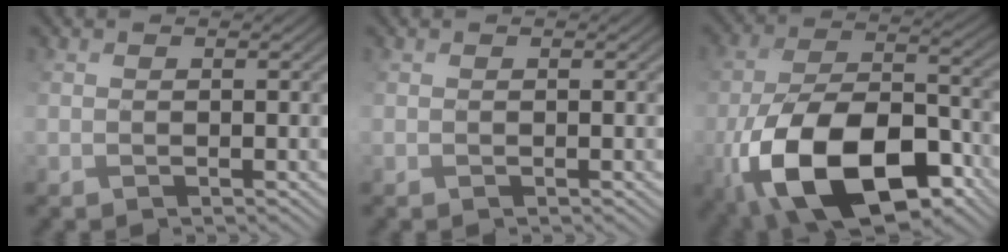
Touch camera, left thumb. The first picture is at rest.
{"total": 0.0}
{"total": 18.4, "force": [-8.1, 9.5, 13.5], "torque": [-0.268, -0.033, -0.137]}